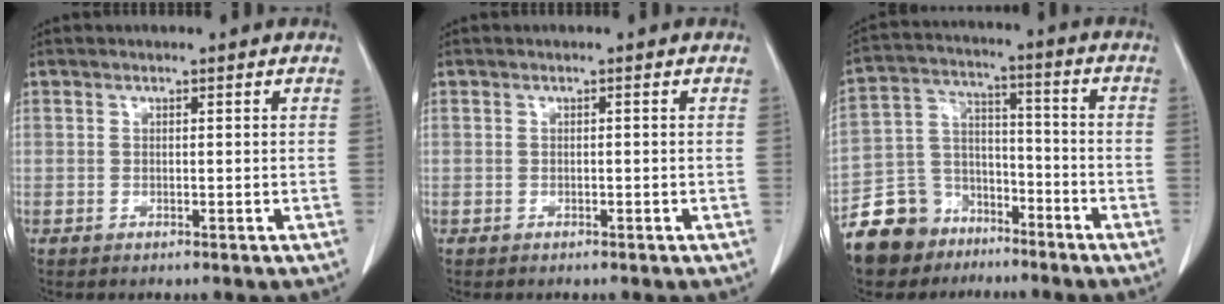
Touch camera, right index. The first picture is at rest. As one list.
[{"total": 0.0}, {"total": 12.4, "force": [-8.8, 8.4, 2.3], "torque": [-0.062, 0.047, -0.155]}]